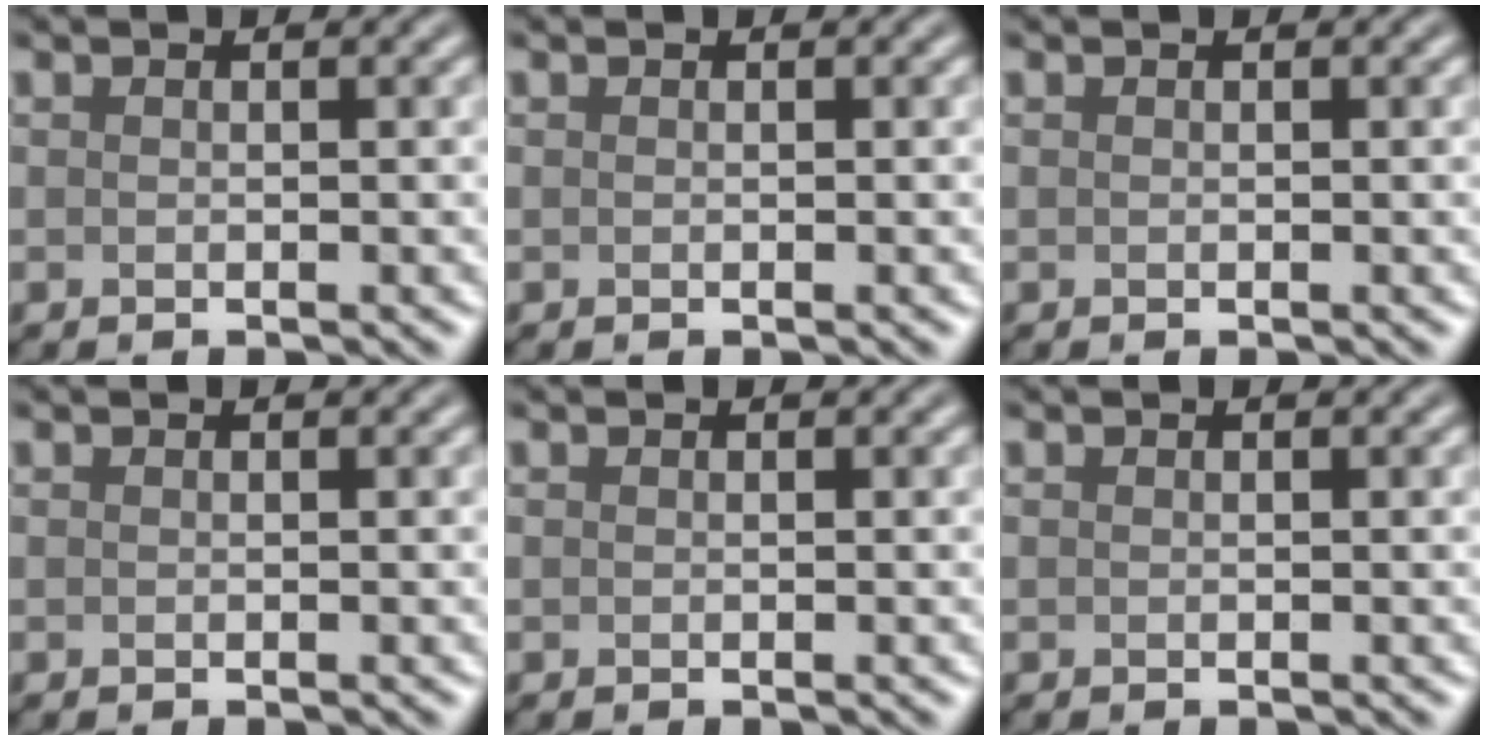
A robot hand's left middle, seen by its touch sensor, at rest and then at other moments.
{"total": 0.0}
{"total": 0.0}
{"total": 0.0}
{"total": 0.0}
{"total": 0.0}